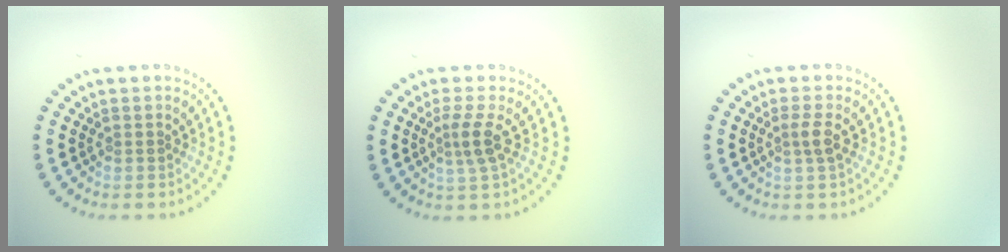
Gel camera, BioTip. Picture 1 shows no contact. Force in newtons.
{"total": 2.3, "press": 1.7, "slide": 1.6}
{"total": 1.6, "press": 1.3, "slide": 1.0}